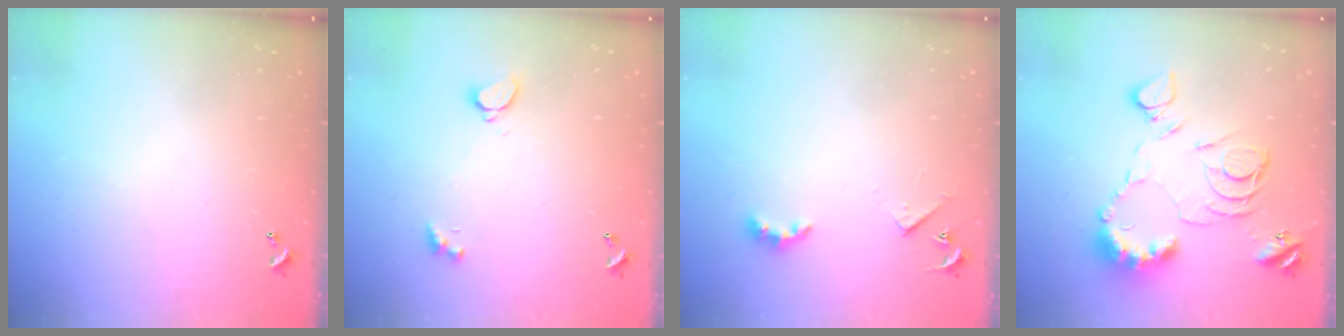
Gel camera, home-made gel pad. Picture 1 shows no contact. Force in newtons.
{"total": 1.7, "press": 1.7, "slide": 0.3}
{"total": 3.6, "press": 3.6, "slide": 0.6}
{"total": 14.4, "press": 14.4, "slide": 1.2}